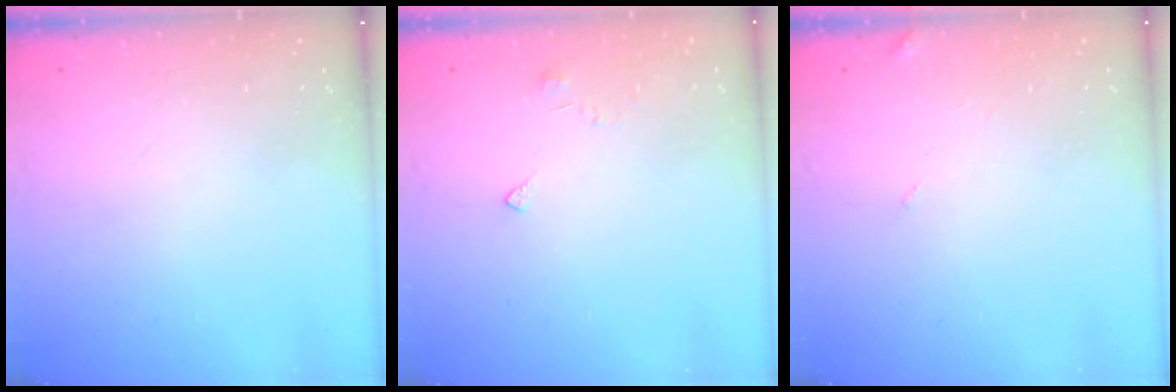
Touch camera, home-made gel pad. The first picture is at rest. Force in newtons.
{"total": 2.0, "press": 2.0, "slide": 0.4}
{"total": 3.2, "press": 3.2, "slide": 0.4}